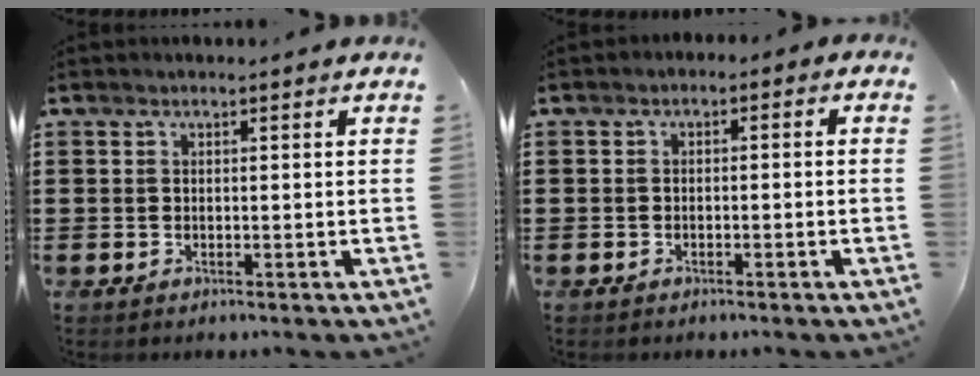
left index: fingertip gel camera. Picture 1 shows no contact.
{"total": 1.5, "force": [-1.4, 0.5, 0.1], "torque": [-0.007, 0.004, -0.032]}